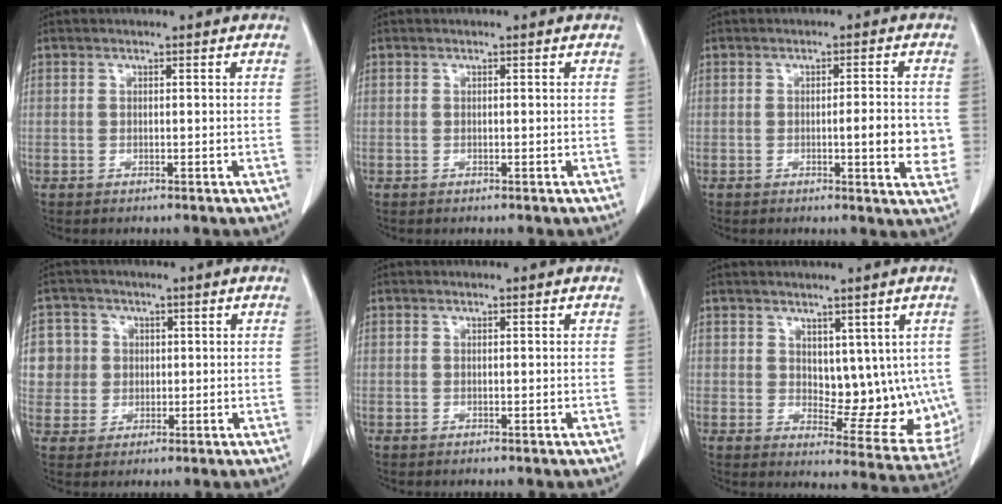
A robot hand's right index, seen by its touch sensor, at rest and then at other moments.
{"total": 0.0}
{"total": 6.1, "force": [-0.6, 1.1, 5.9], "torque": [-0.073, -0.003, -0.010]}
{"total": 6.5, "force": [1.2, 6.4, 0.4], "torque": [-0.010, 0.021, 0.029]}
{"total": 0.0}
{"total": 11.2, "force": [1.8, 6.0, 9.3], "torque": [-0.098, -0.008, 0.040]}